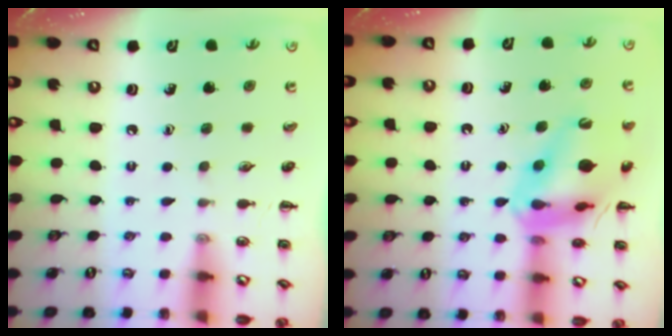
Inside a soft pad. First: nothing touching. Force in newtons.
{"total": 17.5, "press": 17.4, "slide": 1.9}